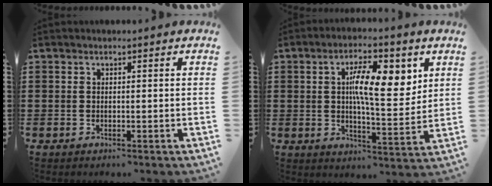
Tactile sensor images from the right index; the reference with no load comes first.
{"total": 10.3, "force": [3.0, 3.6, 9.1], "torque": [-0.158, 0.001, 0.046]}